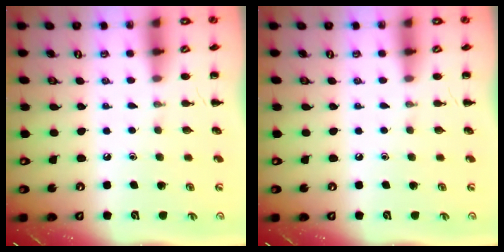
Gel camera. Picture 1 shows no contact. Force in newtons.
{"total": 0.0}